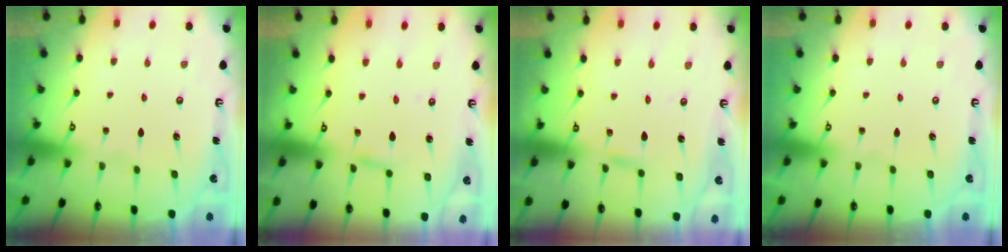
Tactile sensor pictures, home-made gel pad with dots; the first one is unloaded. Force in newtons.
{"total": 2.6, "press": 2.6, "slide": 0.2}
{"total": 2.4, "press": 2.4, "slide": 0.2}
{"total": 0.0}